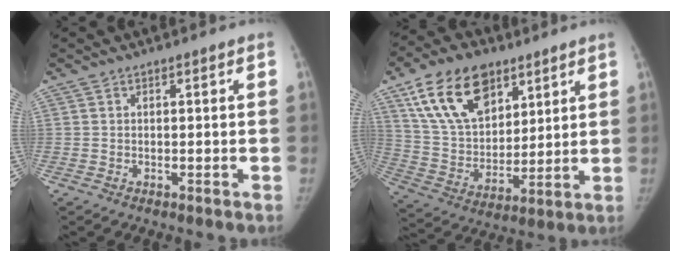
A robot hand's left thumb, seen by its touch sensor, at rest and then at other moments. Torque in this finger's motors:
{"motor_torque": [1.44, 1.44, 1.98, -0.79, 0.20]}